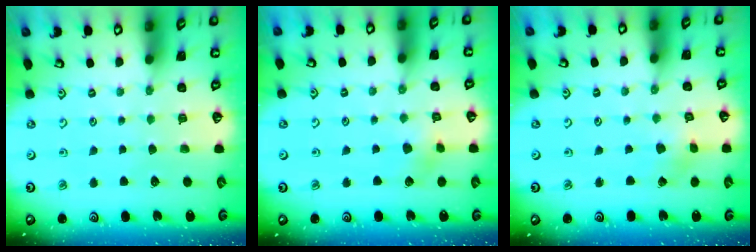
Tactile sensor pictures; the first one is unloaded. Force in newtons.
{"total": 5.6, "press": 5.6, "slide": 0.3}
{"total": 2.5, "press": 2.4, "slide": 0.3}